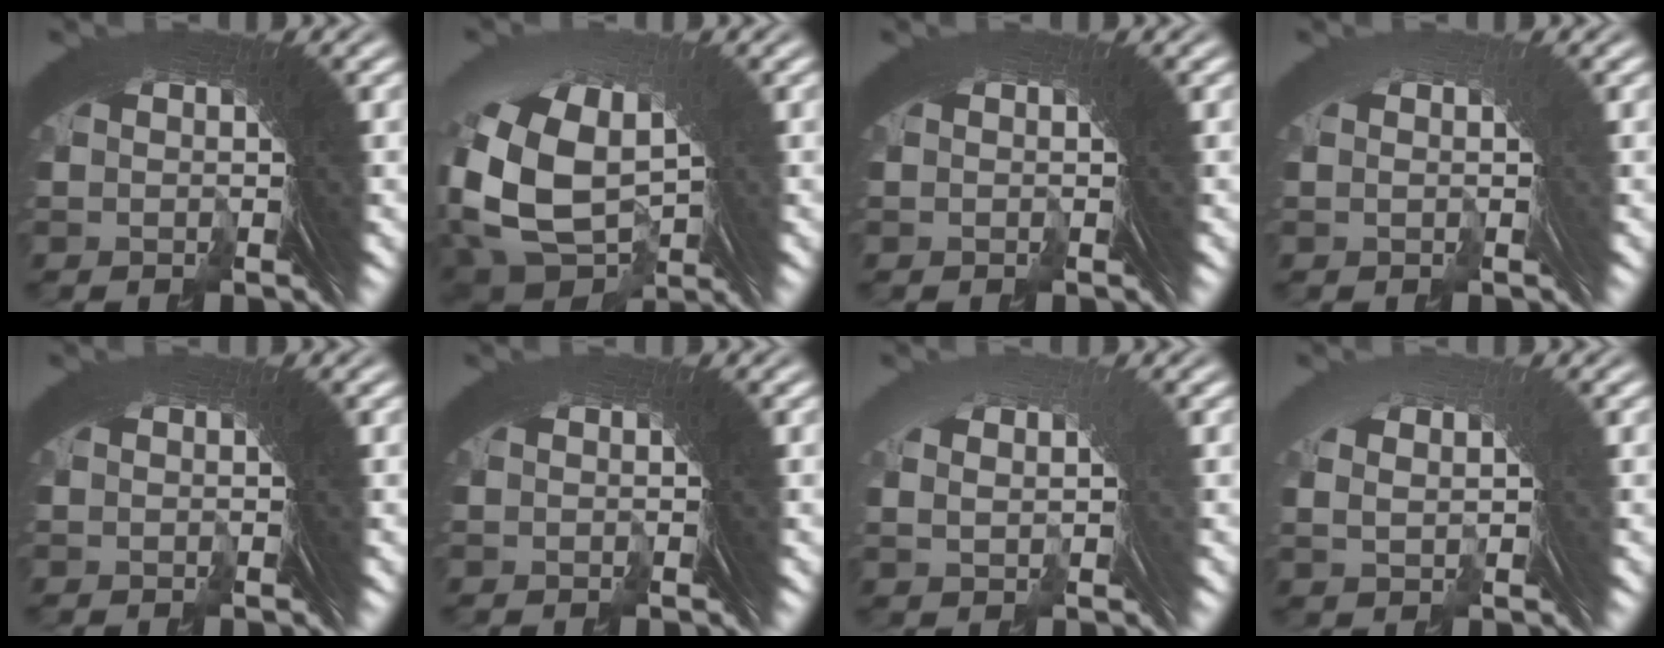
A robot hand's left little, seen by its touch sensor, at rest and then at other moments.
{"total": 8.0, "force": [-0.9, 5.7, 5.4], "torque": [-0.136, -0.040, 0.009]}
{"total": 0.7, "force": [-0.4, -0.4, -0.4], "torque": [0.009, 0.004, -0.008]}
{"total": 0.9, "force": [-0.5, -0.7, -0.1], "torque": [0.007, 0.009, -0.006]}
{"total": 0.0}
{"total": 0.0}
{"total": 0.9, "force": [0.5, -0.3, 0.7], "torque": [-0.010, 0.015, 0.015]}
{"total": 0.8, "force": [0.5, -0.5, 0.5], "torque": [-0.007, 0.014, 0.017]}